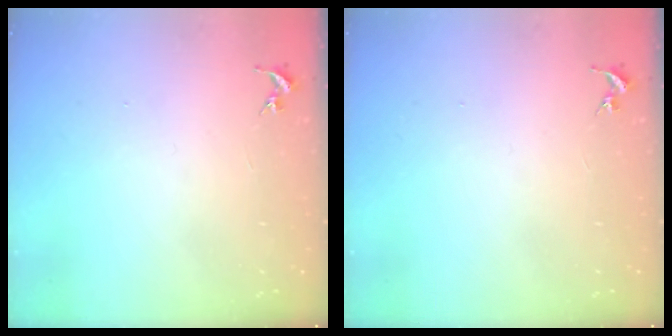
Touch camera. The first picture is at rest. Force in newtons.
{"total": 0.0}